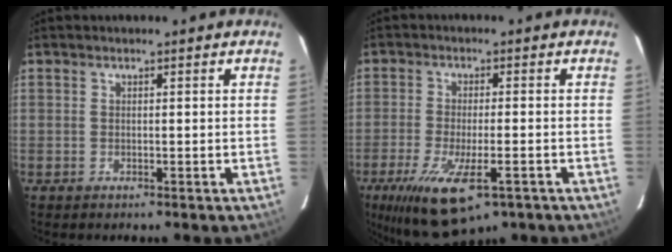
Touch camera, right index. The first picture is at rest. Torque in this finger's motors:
{"motor_torque": [1.31, -0.83, 0.58, 0.15]}